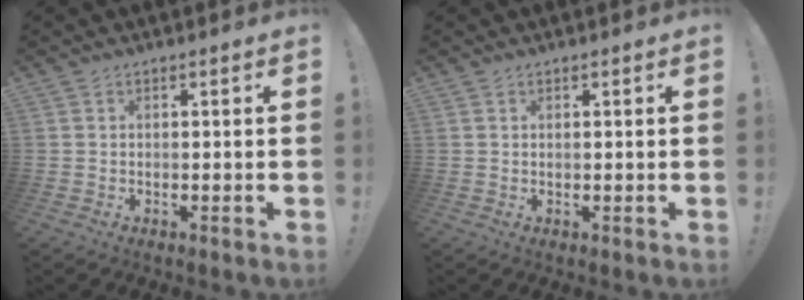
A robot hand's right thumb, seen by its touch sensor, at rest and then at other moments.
{"total": 0.0}